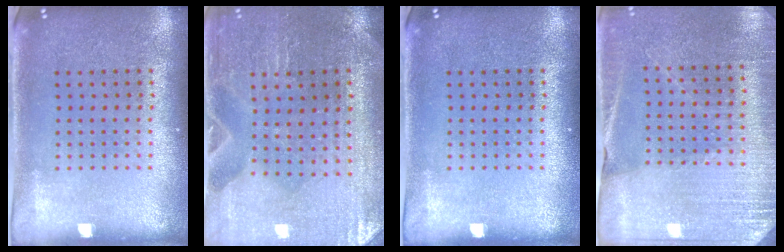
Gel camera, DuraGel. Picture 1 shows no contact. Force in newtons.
{"total": 0.8, "press": 0.8, "slide": 0.2}
{"total": 0.0}
{"total": 2.7, "press": 2.6, "slide": 0.3}